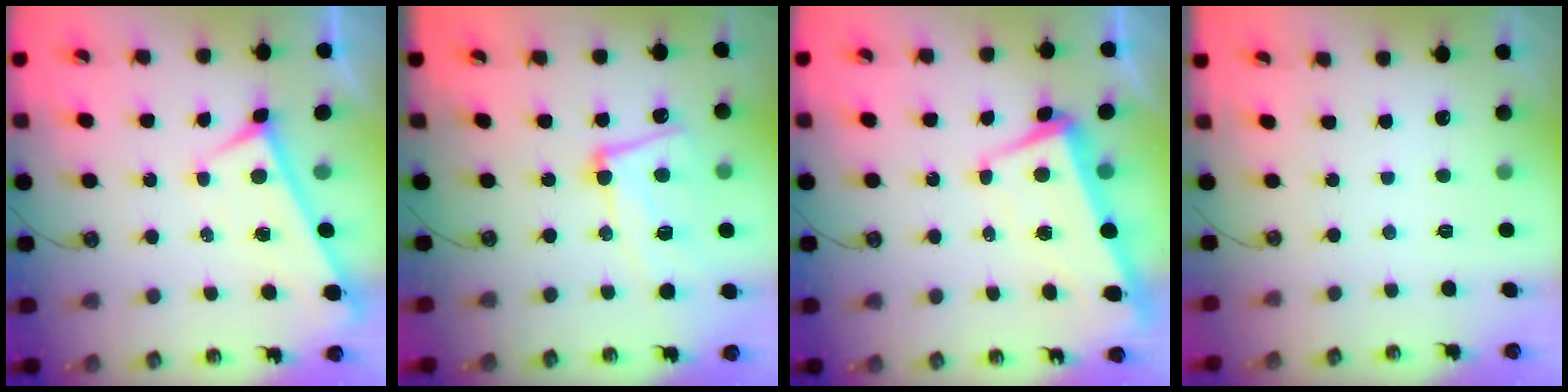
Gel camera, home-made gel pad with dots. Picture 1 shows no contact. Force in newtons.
{"total": 12.6, "press": 12.5, "slide": 1.7}
{"total": 1.7, "press": 0.9, "slide": 1.4}
{"total": 0.0}